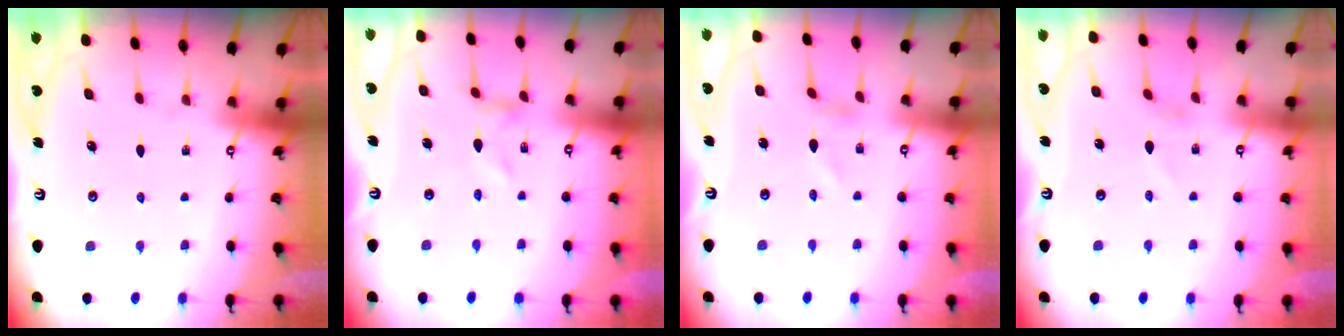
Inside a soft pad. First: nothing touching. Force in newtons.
{"total": 0.9, "press": 0.9, "slide": 0.2}
{"total": 1.0, "press": 1.0, "slide": 0.1}
{"total": 0.0}